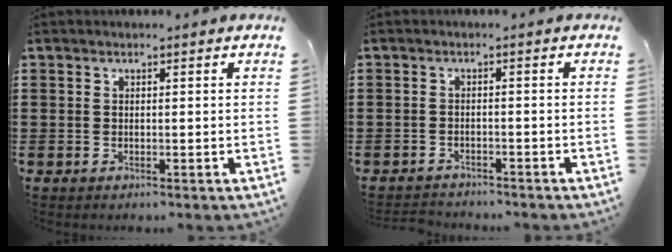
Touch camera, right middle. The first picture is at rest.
{"total": 1.7, "force": [-1.7, 0.2, -0.1], "torque": [-0.005, 0.000, -0.038]}